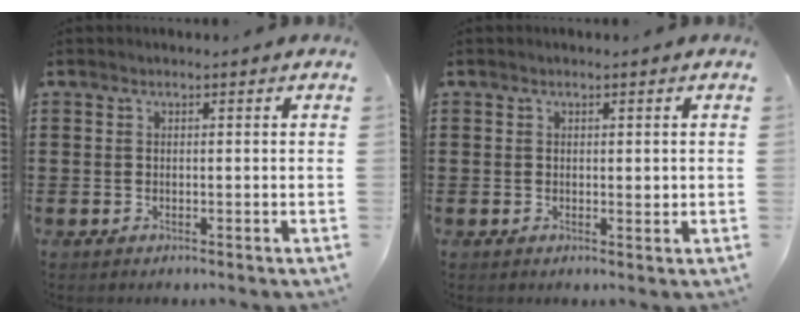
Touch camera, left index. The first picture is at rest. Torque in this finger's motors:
{"motor_torque": [0.07, 0.04, -0.01, 0.00]}